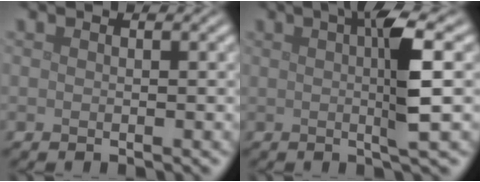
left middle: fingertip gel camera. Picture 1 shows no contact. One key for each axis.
{"total": 5.2, "fx": 0.8, "fy": 0.4, "fz": 5.1, "tx": -0.089, "ty": 0.006, "tz": 0.015}